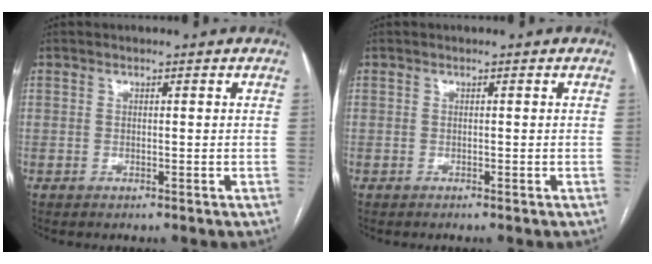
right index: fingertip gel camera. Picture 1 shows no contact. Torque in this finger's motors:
{"motor_torque": [0.01, 0.10, -0.10, -0.01]}